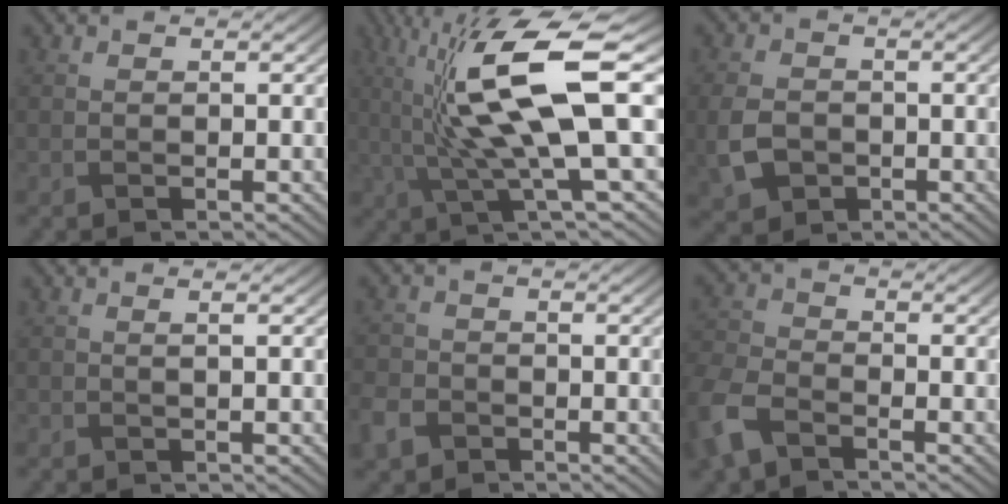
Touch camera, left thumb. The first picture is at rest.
{"total": 13.7, "force": [1.9, 3.1, 13.3], "torque": [-0.259, 0.015, 0.035]}
{"total": 5.2, "force": [-1.5, 4.0, 3.0], "torque": [-0.090, -0.013, -0.028]}
{"total": 0.6, "force": [0.0, 0.0, 0.6], "torque": [-0.013, 0.006, 0.000]}
{"total": 3.6, "force": [-2.3, 2.5, 1.2], "torque": [-0.042, -0.006, -0.053]}
{"total": 6.9, "force": [-4.5, 3.8, 3.6], "torque": [-0.100, -0.012, -0.103]}